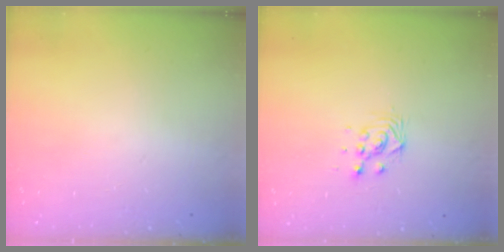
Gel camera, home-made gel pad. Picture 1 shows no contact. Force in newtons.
{"total": 4.8, "press": 4.8, "slide": 0.3}